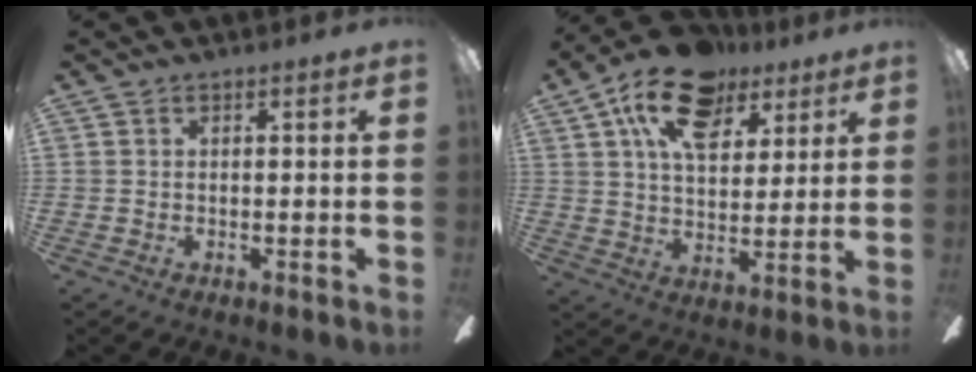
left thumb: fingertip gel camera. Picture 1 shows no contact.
{"total": 16.5, "force": [9.3, 9.6, 9.8], "torque": [-0.162, -0.027, 0.168]}